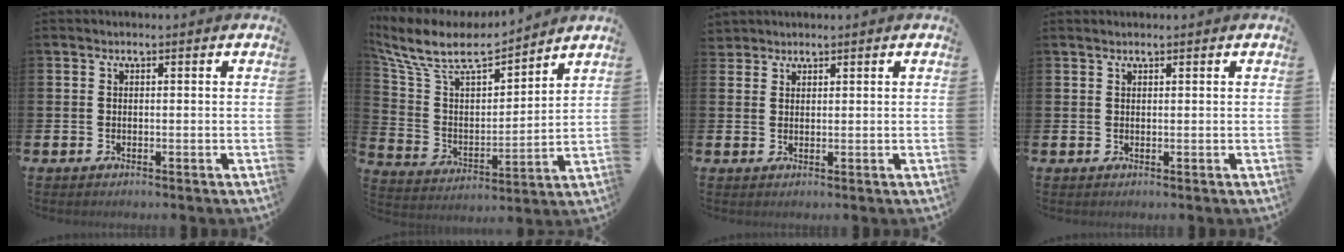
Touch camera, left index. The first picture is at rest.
{"total": 9.4, "force": [8.2, 2.7, 3.6], "torque": [-0.114, -0.054, 0.143]}
{"total": 2.1, "force": [1.9, 0.8, -0.1], "torque": [0.006, -0.003, 0.036]}
{"total": 0.8, "force": [0.7, 0.1, 0.1], "torque": [-0.001, 0.001, 0.013]}